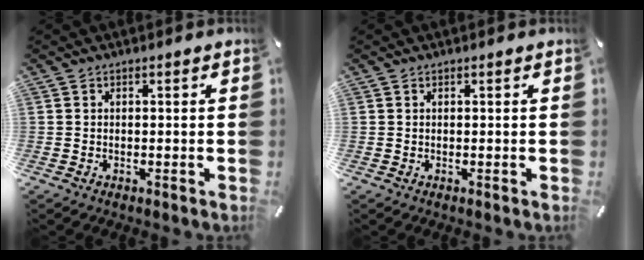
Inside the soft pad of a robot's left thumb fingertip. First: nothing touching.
{"total": 0.0}